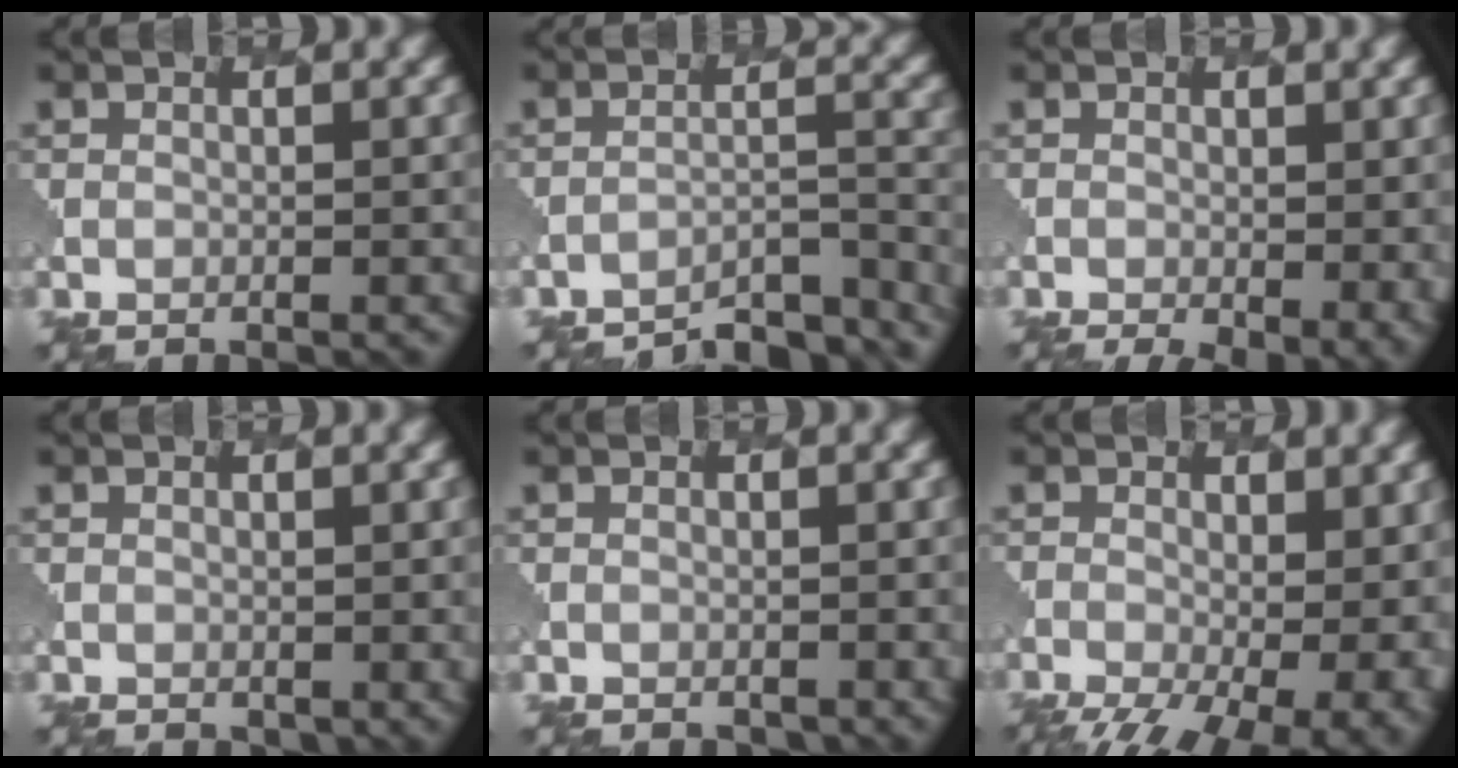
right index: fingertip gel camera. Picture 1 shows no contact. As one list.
[{"total": 7.4, "force": [-6.9, 1.4, 2.1], "torque": [-0.021, 0.005, -0.093]}, {"total": 5.8, "force": [-1.7, 2.6, 4.9], "torque": [-0.058, -0.014, -0.011]}, {"total": 1.5, "force": [0.6, 1.0, 0.9], "torque": [-0.009, -0.006, 0.012]}, {"total": 1.3, "force": [-0.1, 1.0, 0.8], "torque": [-0.009, -0.005, 0.006]}, {"total": 11.3, "force": [-4.3, 5.5, 8.9], "torque": [-0.136, -0.037, -0.045]}]